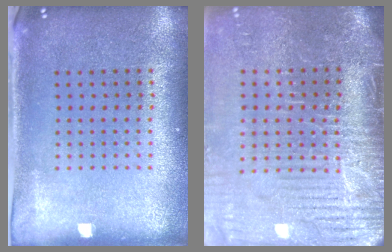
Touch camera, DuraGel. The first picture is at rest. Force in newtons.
{"total": 4.7, "press": 4.1, "slide": 2.3}